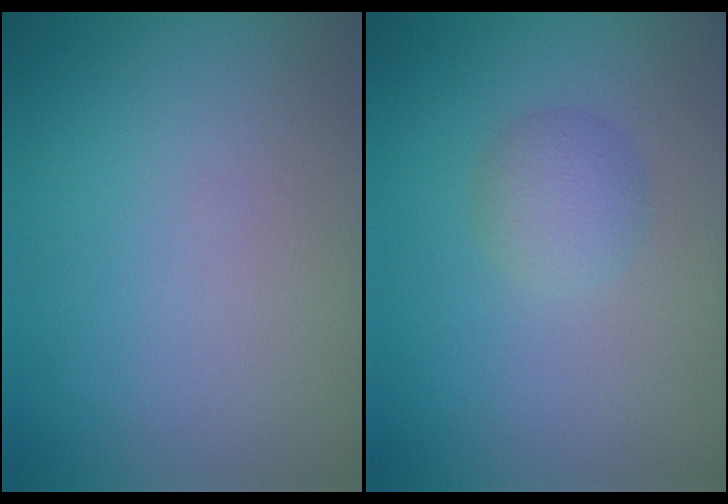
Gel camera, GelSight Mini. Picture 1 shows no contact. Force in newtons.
{"total": 2.2, "press": 2.2, "slide": 0.1}